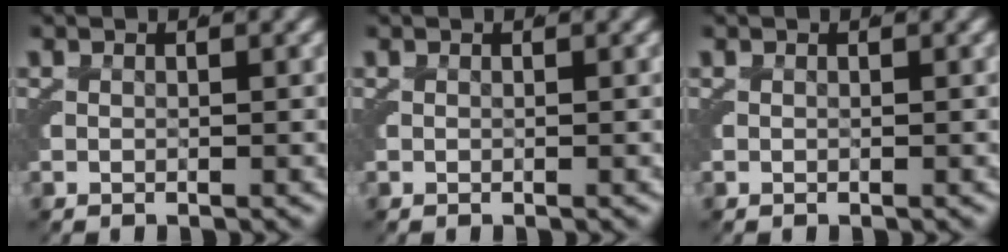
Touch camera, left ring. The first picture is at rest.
{"total": 0.0}
{"total": 0.0}